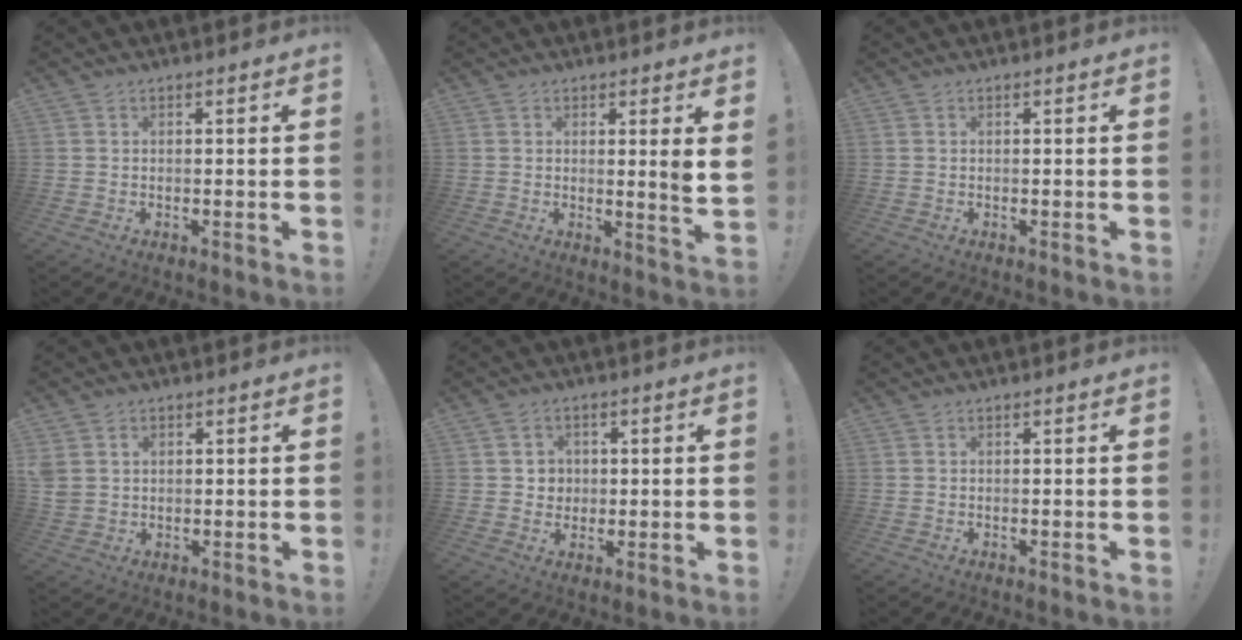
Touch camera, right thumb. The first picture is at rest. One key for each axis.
{"total": 4.0, "fx": 1.7, "fy": -0.6, "fz": 3.6, "tx": -0.043, "ty": -0.025, "tz": 0.023}
{"total": 0.0}
{"total": 3.5, "fx": 1.3, "fy": 2.9, "fz": 1.5, "tx": -0.026, "ty": -0.007, "tz": 0.023}
{"total": 4.5, "fx": 1.0, "fy": 4.3, "fz": 0.9, "tx": -0.020, "ty": -0.002, "tz": 0.020}
{"total": 0.0}